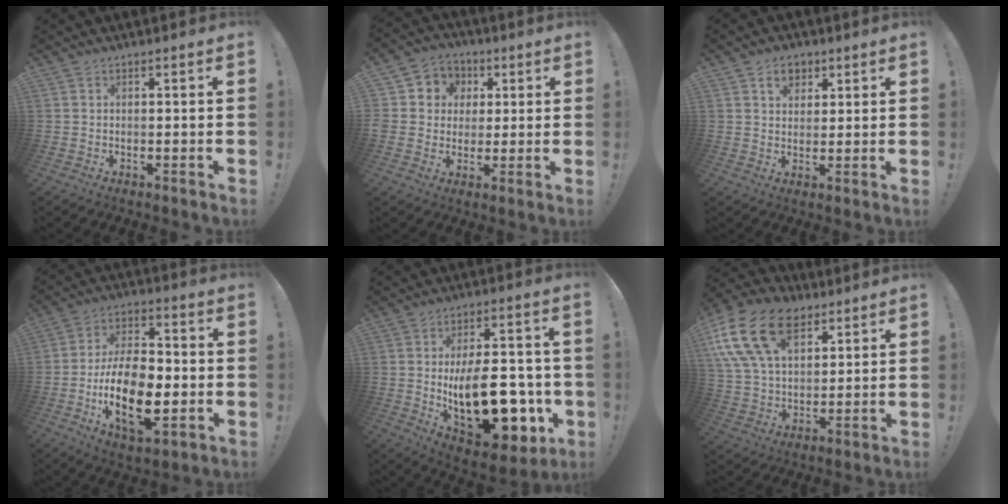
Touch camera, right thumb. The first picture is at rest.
{"total": 8.1, "force": [0.4, 7.9, 2.0], "torque": [-0.035, 0.008, 0.017]}
{"total": 6.3, "force": [3.2, 4.5, 2.9], "torque": [-0.033, -0.006, 0.057]}
{"total": 19.4, "force": [-5.0, 10.3, 15.6], "torque": [-0.289, 0.017, -0.083]}
{"total": 22.1, "force": [-3.8, 11.4, 18.5], "torque": [-0.292, 0.014, -0.045]}
{"total": 21.2, "force": [10.0, 13.8, 12.7], "torque": [-0.242, -0.045, 0.181]}